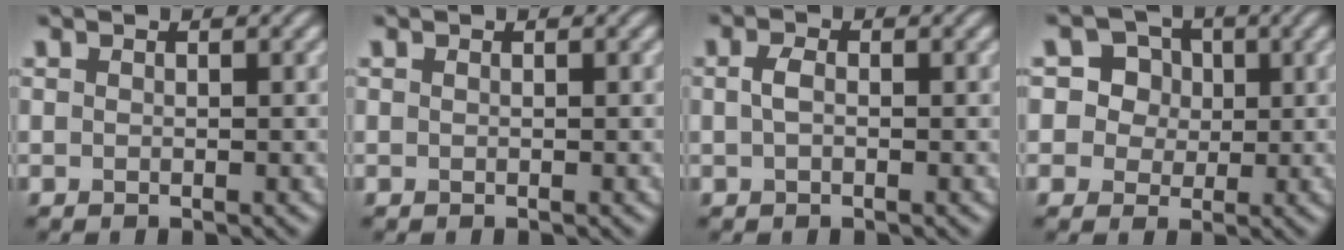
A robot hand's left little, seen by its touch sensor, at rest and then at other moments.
{"total": 0.0}
{"total": 1.4, "force": [0.0, 0.8, 1.2], "torque": [-0.028, 0.003, -0.003]}
{"total": 5.5, "force": [2.1, 4.7, 1.8], "torque": [-0.026, 0.021, 0.024]}